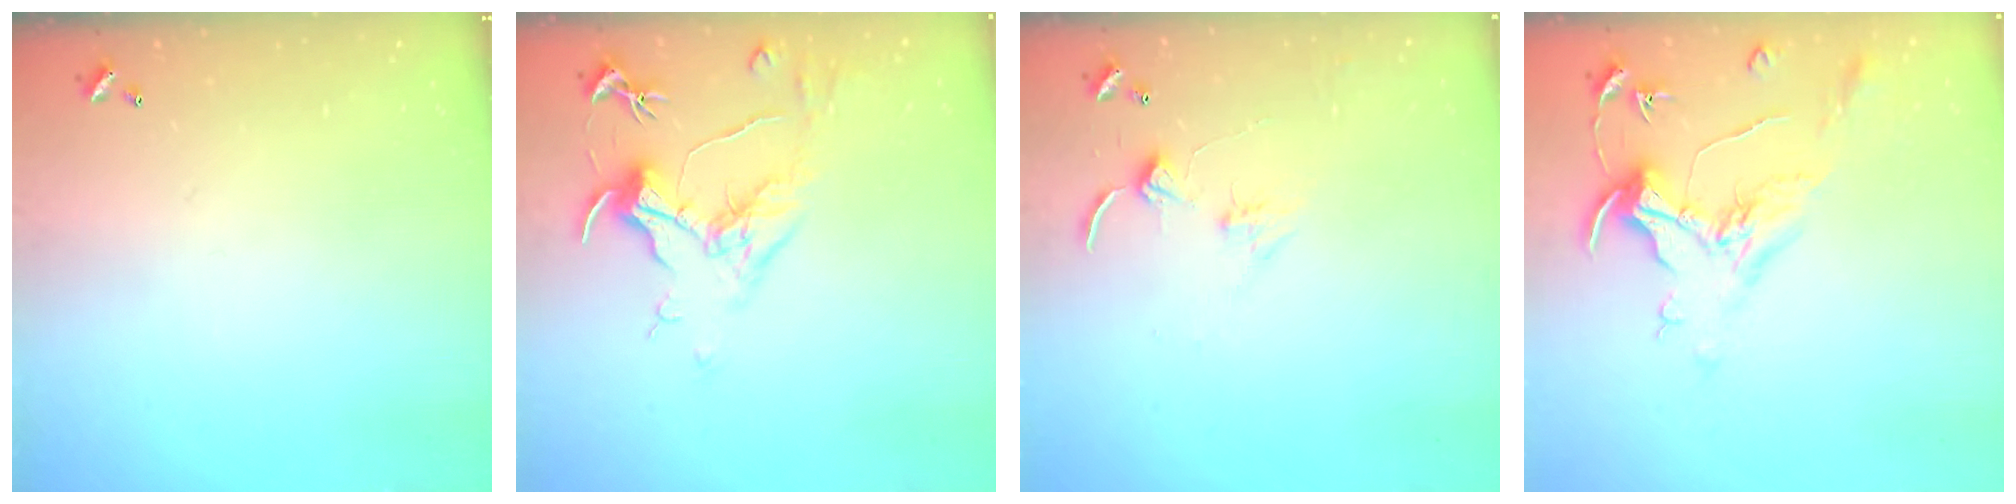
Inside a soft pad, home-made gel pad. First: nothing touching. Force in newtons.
{"total": 1.6, "press": 1.3, "slide": 0.9}
{"total": 2.4, "press": 2.3, "slide": 0.4}
{"total": 1.6, "press": 1.4, "slide": 0.7}